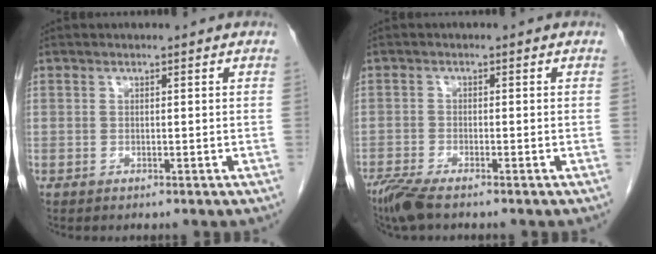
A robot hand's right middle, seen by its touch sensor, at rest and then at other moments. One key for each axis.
{"total": 4.1, "fx": -3.2, "fy": 0.3, "fz": 2.4, "tx": -0.054, "ty": -0.012, "tz": -0.064}